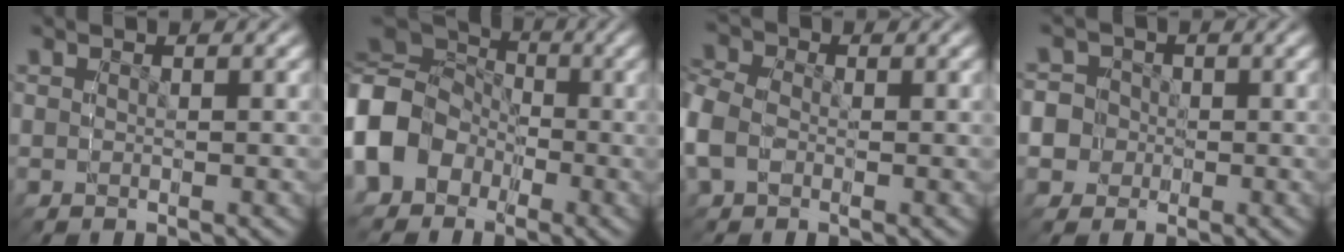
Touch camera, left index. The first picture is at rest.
{"total": 6.8, "force": [-1.0, 6.2, 2.6], "torque": [-0.061, -0.007, -0.021]}
{"total": 3.1, "force": [-1.4, 2.6, 0.8], "torque": [-0.028, -0.016, -0.024]}
{"total": 6.6, "force": [0.4, 6.5, 0.8], "torque": [-0.023, -0.019, 0.008]}